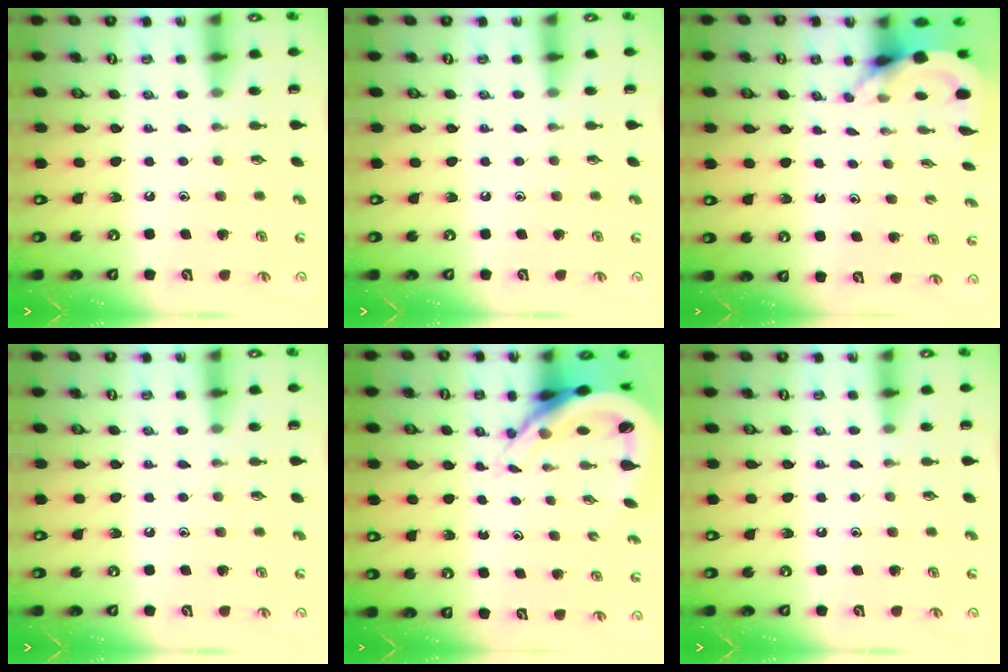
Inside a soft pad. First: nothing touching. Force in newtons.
{"total": 0.0}
{"total": 3.8, "press": 3.8, "slide": 0.2}
{"total": 0.0}
{"total": 7.8, "press": 7.7, "slide": 1.1}
{"total": 0.0}